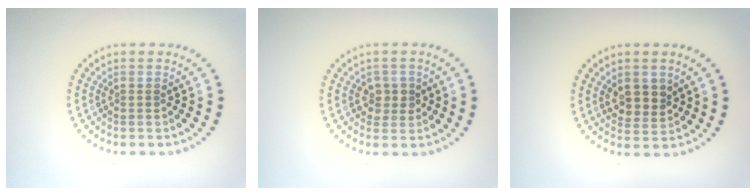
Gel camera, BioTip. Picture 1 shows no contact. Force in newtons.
{"total": 1.8, "press": 1.8, "slide": 0.4}
{"total": 2.7, "press": 2.5, "slide": 1.0}